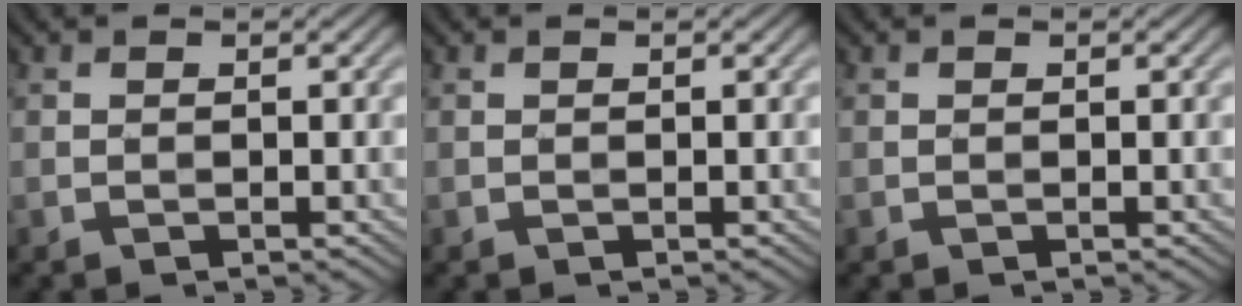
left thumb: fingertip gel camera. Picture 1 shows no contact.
{"total": 0.0}
{"total": 0.0}